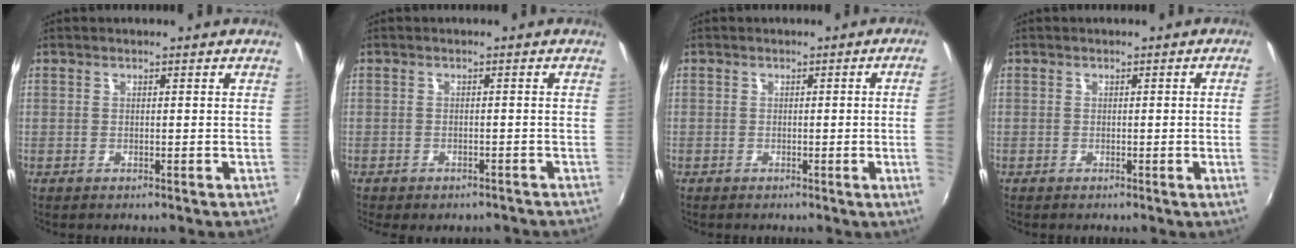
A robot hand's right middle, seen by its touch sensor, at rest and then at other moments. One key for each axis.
{"total": 5.1, "fx": -4.1, "fy": 2.1, "fz": 2.1, "tx": -0.047, "ty": -0.021, "tz": -0.053}
{"total": 4.0, "fx": 0.0, "fy": -1.8, "fz": 3.6, "tx": -0.056, "ty": -0.008, "tz": 0.004}
{"total": 2.0, "fx": -0.1, "fy": -1.2, "fz": 1.6, "tx": -0.020, "ty": -0.011, "tz": 0.001}